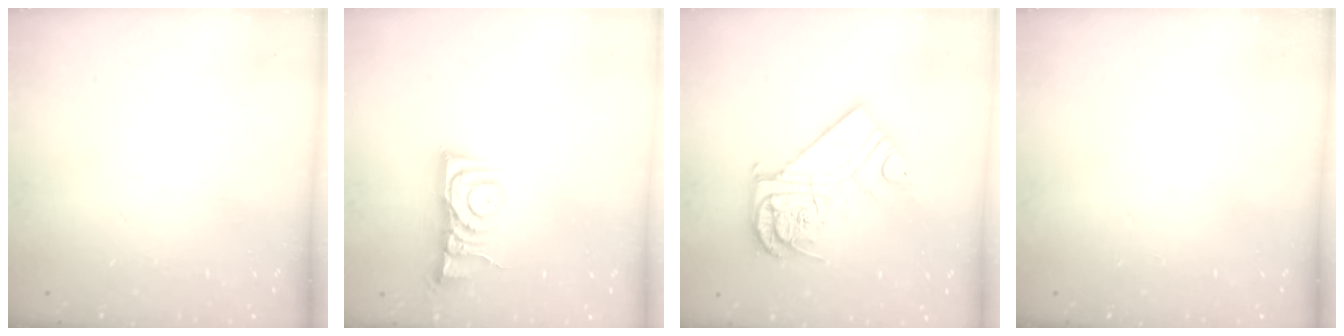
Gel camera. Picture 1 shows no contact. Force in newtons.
{"total": 7.0, "press": 7.0, "slide": 0.9}
{"total": 14.8, "press": 14.7, "slide": 1.2}
{"total": 0.0}